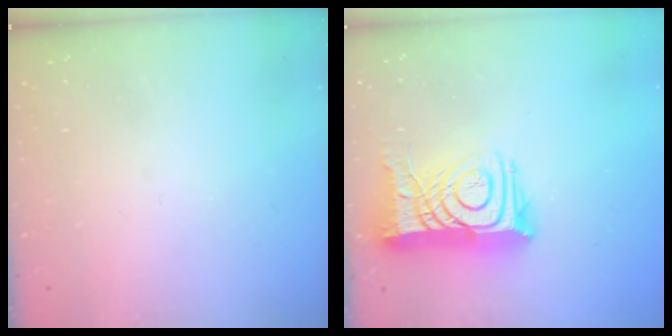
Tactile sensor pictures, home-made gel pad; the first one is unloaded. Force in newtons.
{"total": 15.5, "press": 15.4, "slide": 1.5}